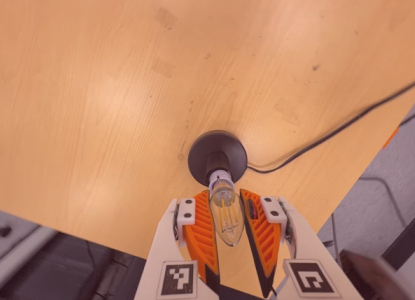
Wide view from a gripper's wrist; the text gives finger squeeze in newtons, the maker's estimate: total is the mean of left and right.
{"total": 13.0, "left": 12.7, "right": 13.3}